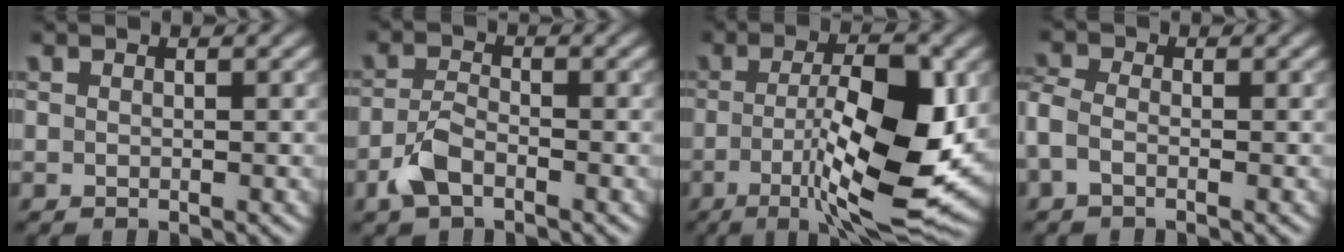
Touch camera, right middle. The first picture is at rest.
{"total": 2.9, "force": [-1.7, 1.3, 1.9], "torque": [-0.046, 0.001, -0.041]}
{"total": 11.4, "force": [-1.5, 3.3, 10.9], "torque": [-0.175, -0.011, -0.022]}
{"total": 2.2, "force": [-1.0, 1.2, 1.6], "torque": [-0.043, 0.001, -0.033]}